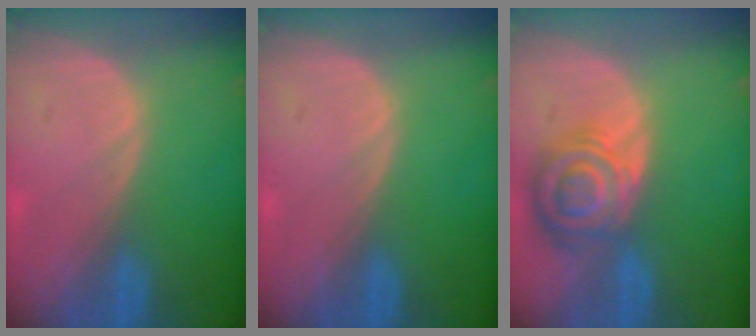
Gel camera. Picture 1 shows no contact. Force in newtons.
{"total": 0.0}
{"total": 8.2, "press": 7.2, "slide": 3.9}